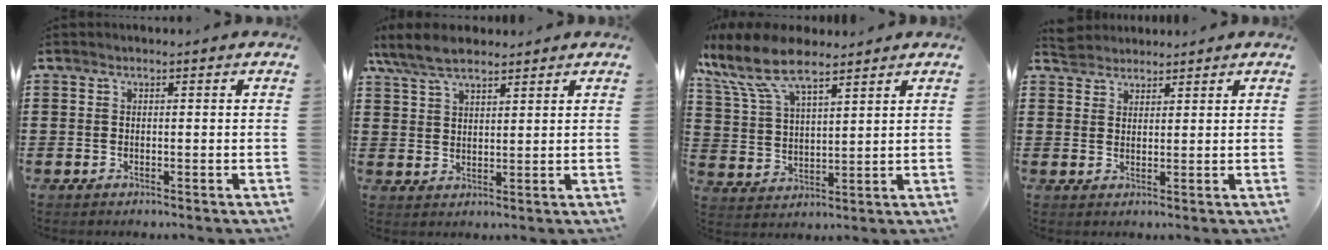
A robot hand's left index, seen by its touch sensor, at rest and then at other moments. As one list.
[{"total": 6.7, "force": [5.4, 2.2, 3.3], "torque": [-0.080, -0.005, 0.102]}, {"total": 10.2, "force": [7.5, 3.4, 6.0], "torque": [-0.146, -0.019, 0.135]}, {"total": 3.0, "force": [2.8, 1.0, -0.1], "torque": [-0.009, 0.000, 0.055]}]